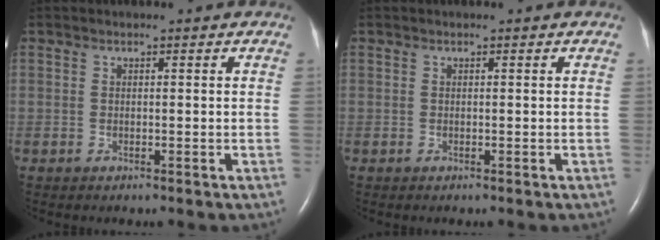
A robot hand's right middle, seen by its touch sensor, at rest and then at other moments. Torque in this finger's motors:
{"motor_torque": [0.00, 0.00, -0.02, -0.02]}